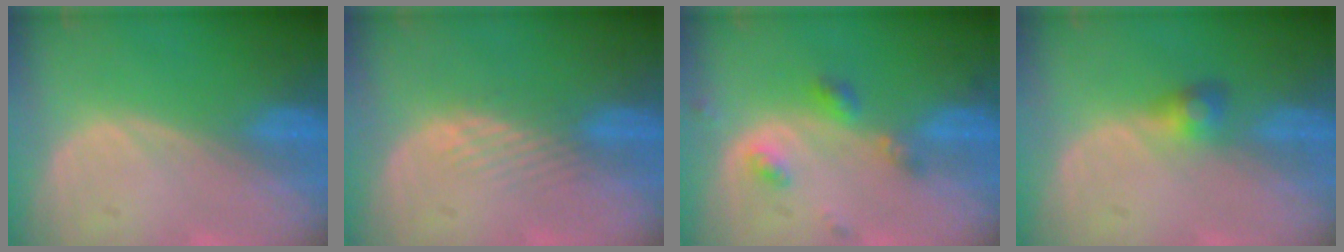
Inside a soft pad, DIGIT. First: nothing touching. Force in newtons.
{"total": 2.9, "press": 2.3, "slide": 1.8}
{"total": 4.0, "press": 4.0, "slide": 0.9}
{"total": 2.5, "press": 2.5, "slide": 0.2}